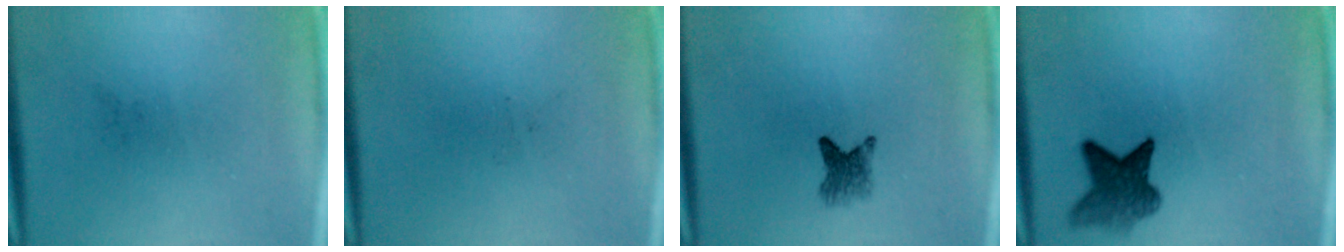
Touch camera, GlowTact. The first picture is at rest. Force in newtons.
{"total": 0.0}
{"total": 2.9}
{"total": 5.9}